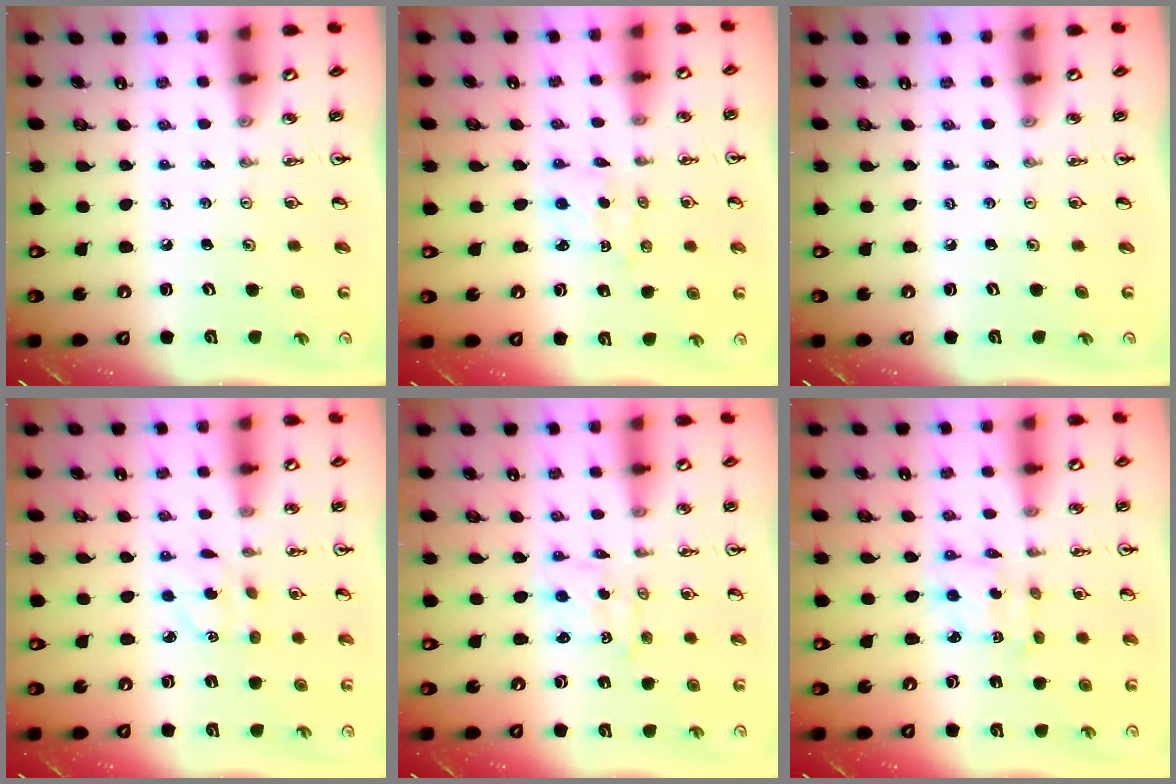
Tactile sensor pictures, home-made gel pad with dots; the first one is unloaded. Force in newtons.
{"total": 1.6, "press": 1.5, "slide": 0.7}
{"total": 0.0}
{"total": 3.3, "press": 3.2, "slide": 0.8}
{"total": 0.0}
{"total": 2.3, "press": 2.3, "slide": 0.3}